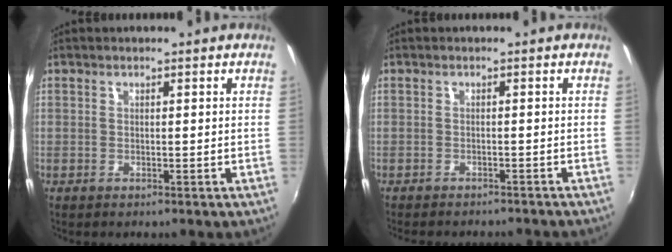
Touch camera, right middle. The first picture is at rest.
{"total": 6.9, "force": [-6.2, 1.5, 2.6], "torque": [-0.061, -0.014, -0.085]}